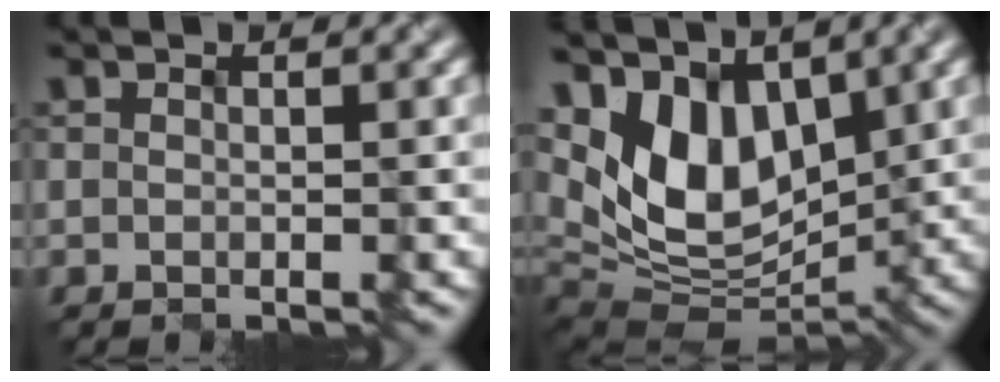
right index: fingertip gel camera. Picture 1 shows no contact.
{"total": 8.0, "force": [3.0, 4.8, 5.6], "torque": [-0.118, -0.007, 0.054]}